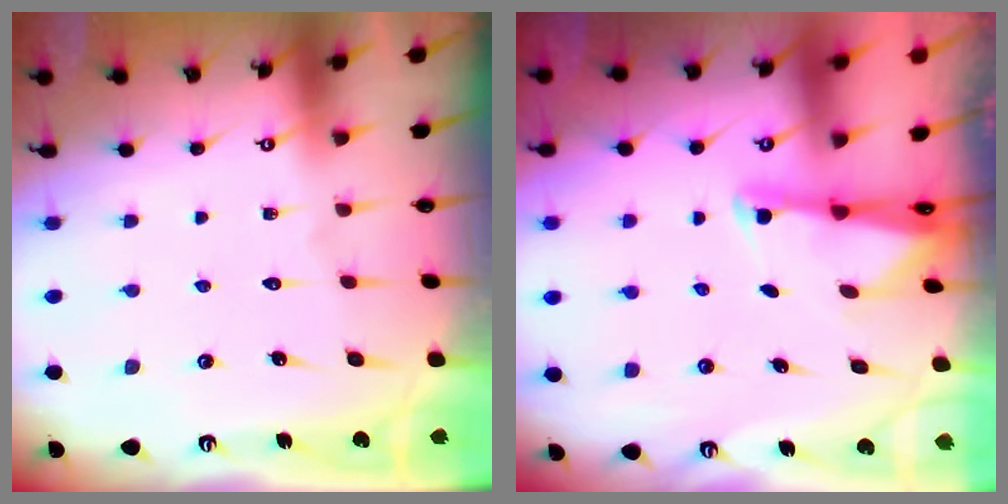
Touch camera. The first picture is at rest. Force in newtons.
{"total": 1.8, "press": 1.8, "slide": 0.4}